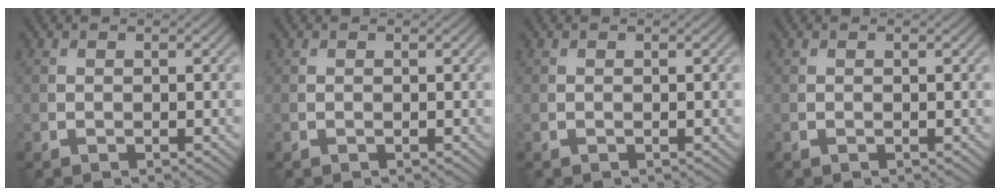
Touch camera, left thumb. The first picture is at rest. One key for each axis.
{"total": 0.0}
{"total": 0.0}
{"total": 0.0}